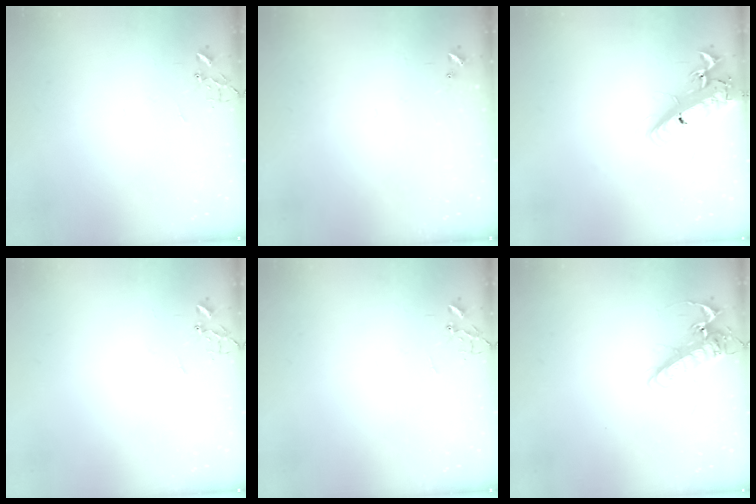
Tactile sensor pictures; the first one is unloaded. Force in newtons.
{"total": 0.0}
{"total": 19.5, "press": 19.2, "slide": 3.6}
{"total": 0.0}
{"total": 0.0}
{"total": 15.2, "press": 15.0, "slide": 2.4}